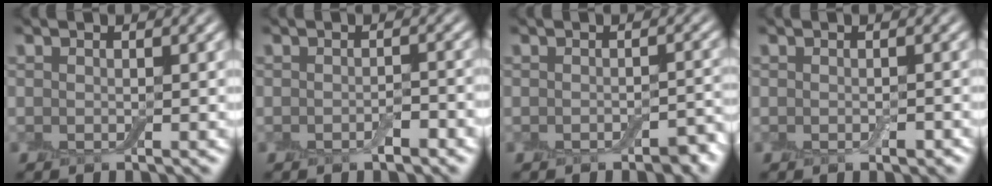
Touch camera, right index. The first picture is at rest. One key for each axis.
{"total": 1.4, "fx": -0.7, "fy": 0.6, "fz": 1.1, "tx": -0.018, "ty": -0.001, "tz": -0.012}
{"total": 1.7, "fx": -1.0, "fy": 0.8, "fz": 1.1, "tx": -0.016, "ty": 0.002, "tz": -0.012}
{"total": 0.9, "fx": -0.3, "fy": 0.4, "fz": 0.7, "tx": -0.010, "ty": -0.001, "tz": -0.003}